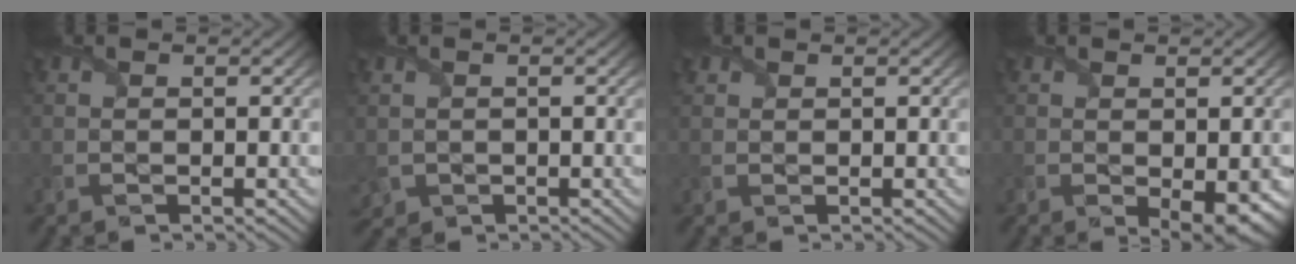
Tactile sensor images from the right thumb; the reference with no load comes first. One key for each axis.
{"total": 1.8, "fx": -0.2, "fy": 1.5, "fz": 0.8, "tx": -0.033, "ty": -0.012, "tz": -0.004}
{"total": 0.9, "fx": 0.7, "fy": 0.5, "fz": 0.0, "tx": -0.004, "ty": 0.000, "tz": 0.017}
{"total": 4.4, "fx": -1.3, "fy": 2.0, "fz": 3.7, "tx": -0.058, "ty": -0.022, "tz": -0.008}